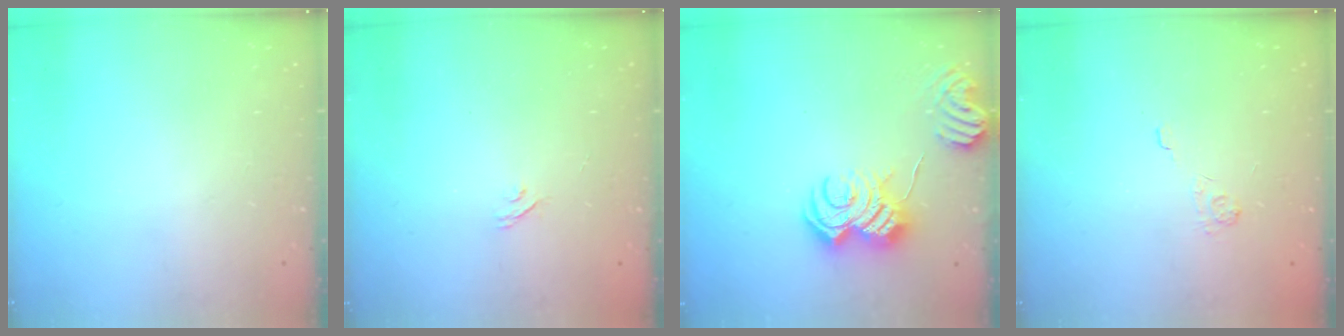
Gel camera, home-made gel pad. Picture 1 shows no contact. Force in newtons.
{"total": 2.2, "press": 1.9, "slide": 1.1}
{"total": 11.9, "press": 11.9, "slide": 0.7}
{"total": 2.1, "press": 1.5, "slide": 1.4}